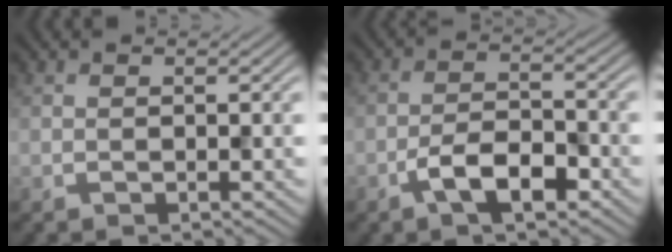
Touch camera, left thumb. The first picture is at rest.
{"total": 5.5, "force": [-3.1, 2.2, 4.0], "torque": [-0.072, 0.005, -0.062]}